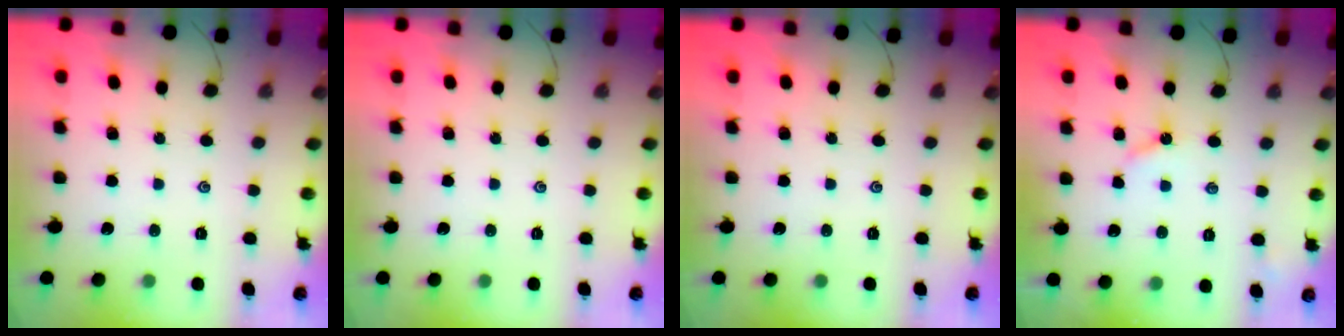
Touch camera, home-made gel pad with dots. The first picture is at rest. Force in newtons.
{"total": 0.0}
{"total": 0.0}
{"total": 3.6, "press": 3.6, "slide": 0.3}